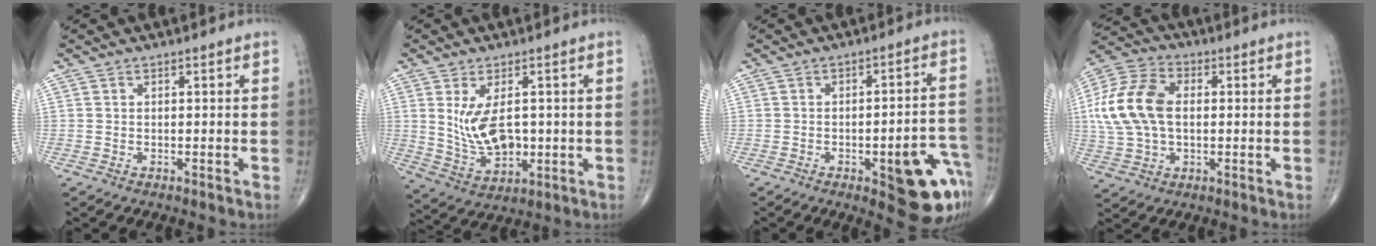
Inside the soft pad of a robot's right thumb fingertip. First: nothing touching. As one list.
[{"total": 9.2, "force": [1.0, 5.1, 7.6], "torque": [-0.133, -0.015, 0.036]}, {"total": 15.3, "force": [-6.3, 4.9, 13.0], "torque": [-0.101, 0.035, -0.063]}, {"total": 15.2, "force": [1.1, 9.7, 11.7], "torque": [-0.240, 0.021, 0.019]}]